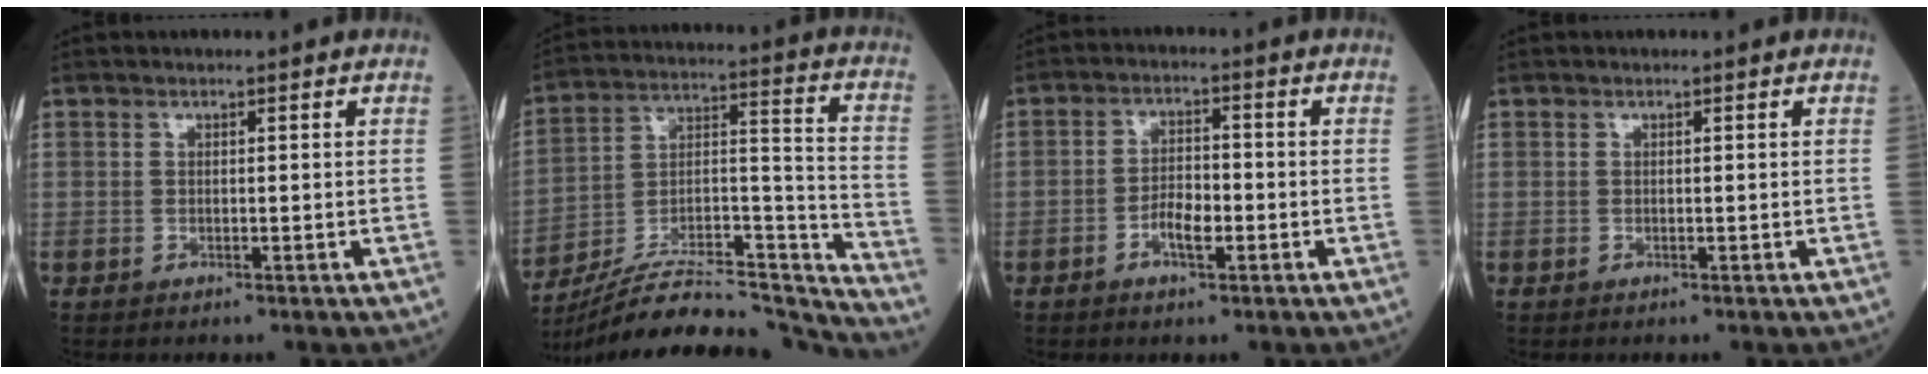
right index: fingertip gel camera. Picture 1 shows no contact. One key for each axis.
{"total": 27.1, "fx": -25.6, "fy": 2.3, "fz": 8.6, "tx": -0.126, "ty": 0.022, "tz": -0.394}
{"total": 4.1, "fx": -1.7, "fy": 1.1, "fz": 3.6, "tx": -0.070, "ty": 0.004, "tz": -0.034}
{"total": 0.0}